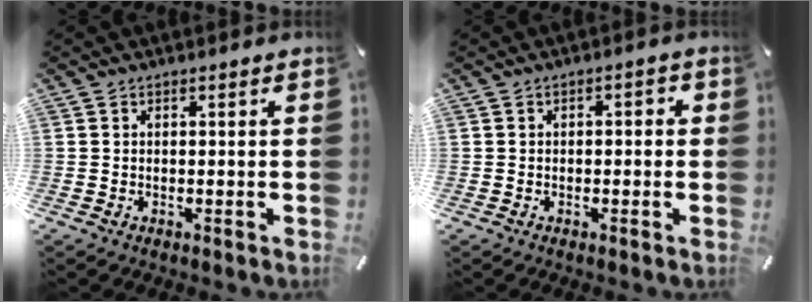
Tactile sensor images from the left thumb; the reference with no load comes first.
{"total": 1.7, "force": [-1.0, 1.0, 1.0], "torque": [-0.018, 0.009, -0.022]}